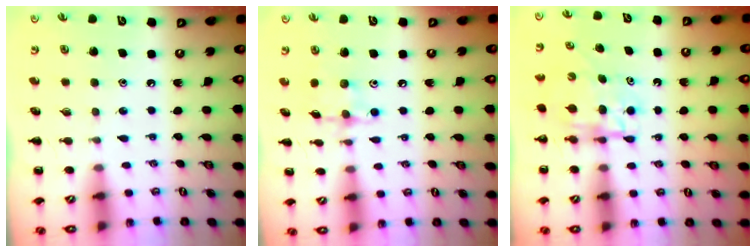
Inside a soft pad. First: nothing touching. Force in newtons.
{"total": 8.7, "press": 8.7, "slide": 0.5}
{"total": 5.0, "press": 5.0, "slide": 0.1}